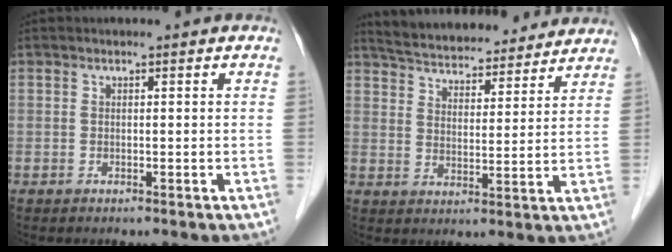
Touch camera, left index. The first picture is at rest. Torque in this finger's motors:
{"motor_torque": [0.54, -1.60, 0.30, 0.14]}